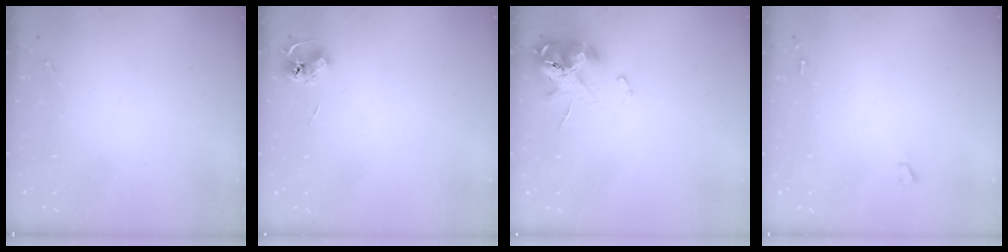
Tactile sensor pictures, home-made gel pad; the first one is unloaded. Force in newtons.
{"total": 6.6, "press": 6.6, "slide": 0.5}
{"total": 11.3, "press": 11.2, "slide": 1.6}
{"total": 1.6, "press": 1.6, "slide": 0.1}